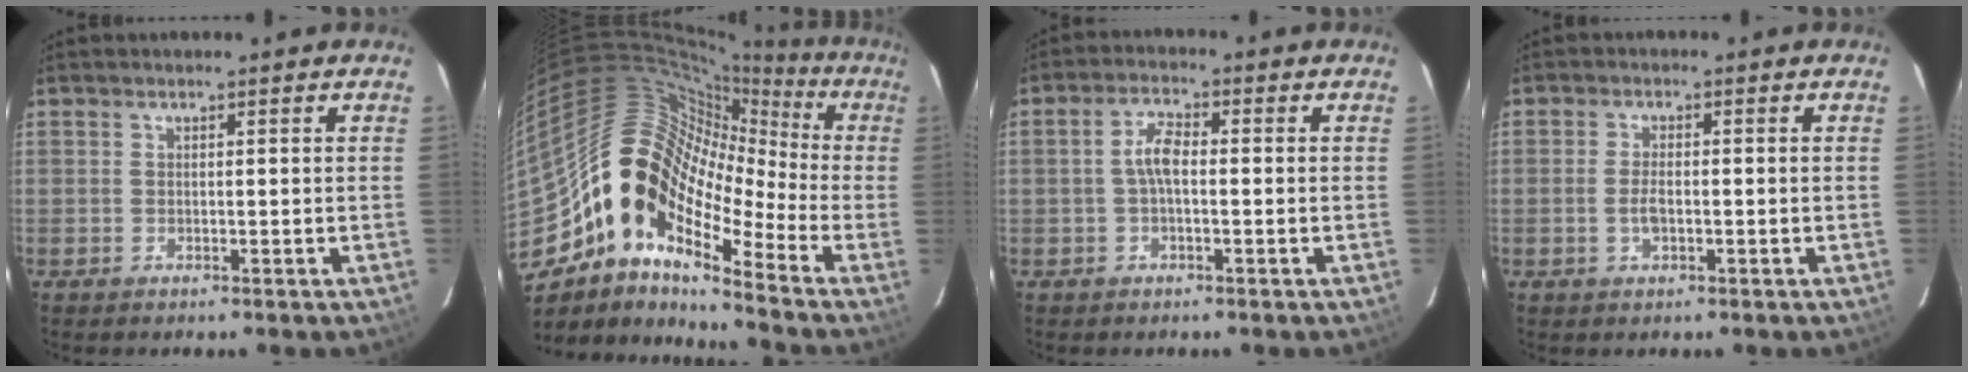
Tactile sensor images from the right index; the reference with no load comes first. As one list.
[{"total": 16.2, "force": [-7.8, 9.0, 11.0], "torque": [-0.173, 0.010, -0.172]}, {"total": 3.9, "force": [-0.4, 1.5, 3.6], "torque": [-0.075, 0.013, -0.008]}, {"total": 2.9, "force": [-0.7, 1.3, 2.4], "torque": [-0.049, 0.002, -0.012]}]